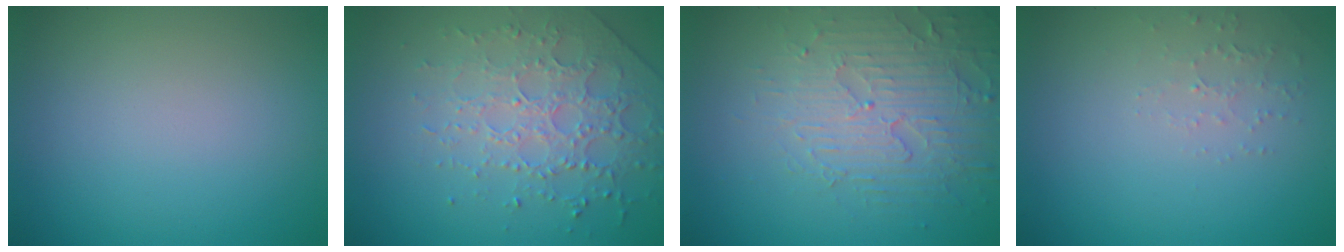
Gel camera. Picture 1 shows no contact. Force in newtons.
{"total": 3.7, "press": 3.6, "slide": 1.1}
{"total": 4.1, "press": 4.1, "slide": 0.4}
{"total": 1.3, "press": 1.3, "slide": 0.4}